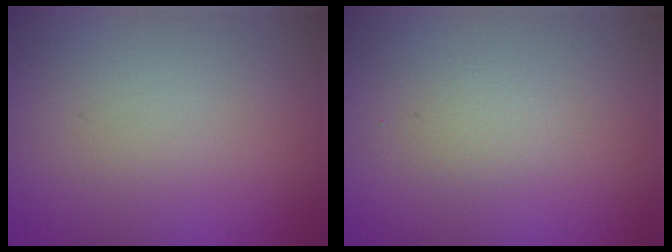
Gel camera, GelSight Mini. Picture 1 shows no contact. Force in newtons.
{"total": 0.7, "press": 0.7, "slide": 0.0}